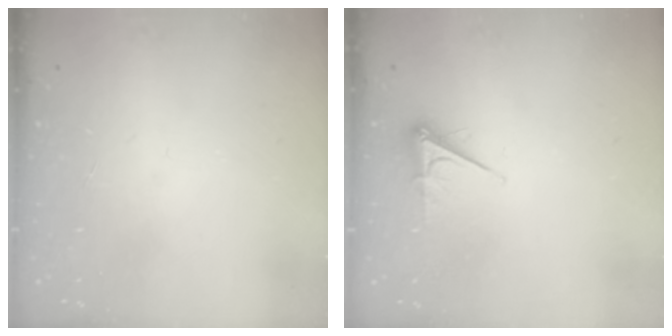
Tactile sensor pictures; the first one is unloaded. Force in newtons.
{"total": 5.0, "press": 5.0, "slide": 0.5}